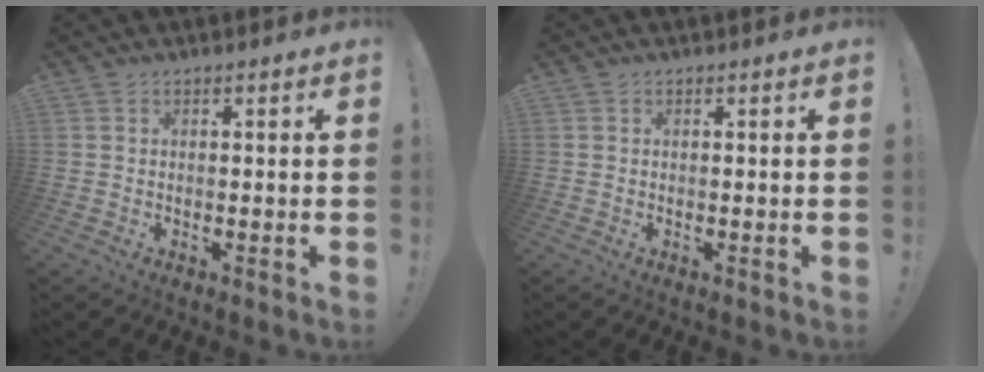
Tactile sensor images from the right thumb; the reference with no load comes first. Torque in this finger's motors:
{"motor_torque": [0.00, 0.00, 0.03, 0.03, 0.02]}